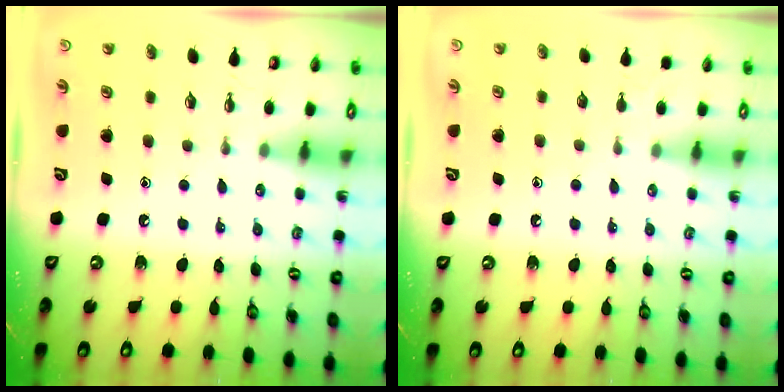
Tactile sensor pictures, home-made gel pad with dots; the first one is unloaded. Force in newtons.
{"total": 2.5, "press": 2.5, "slide": 0.3}